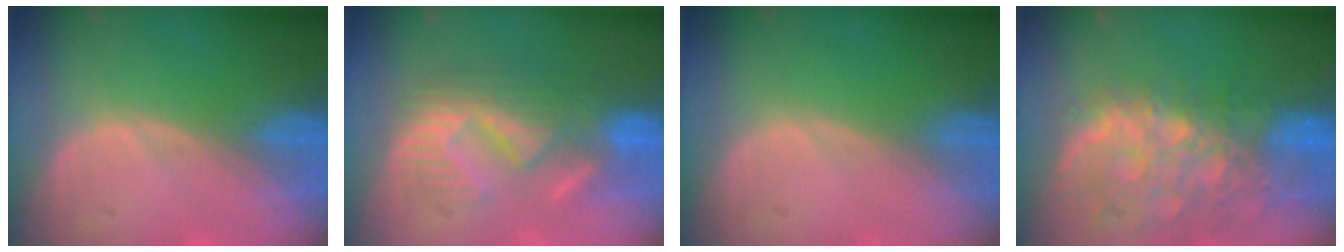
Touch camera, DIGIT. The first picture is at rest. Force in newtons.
{"total": 8.7, "press": 8.6, "slide": 1.4}
{"total": 0.0}
{"total": 12.2, "press": 10.1, "slide": 6.8}